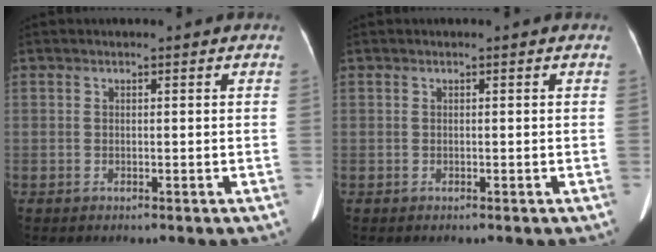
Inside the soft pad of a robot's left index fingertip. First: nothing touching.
{"total": 0.0}